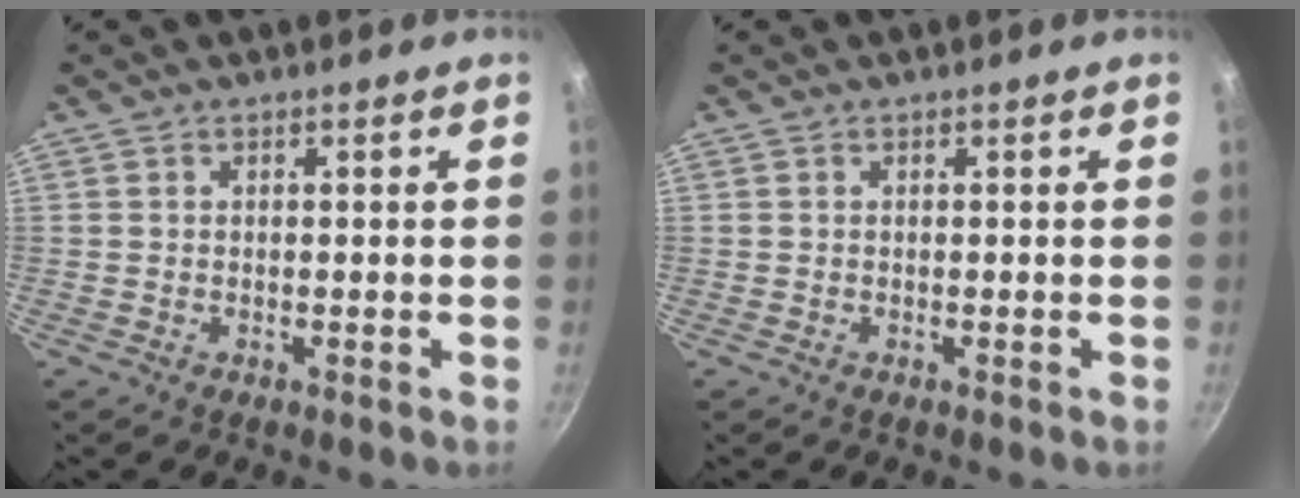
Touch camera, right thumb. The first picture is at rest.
{"total": 0.0}